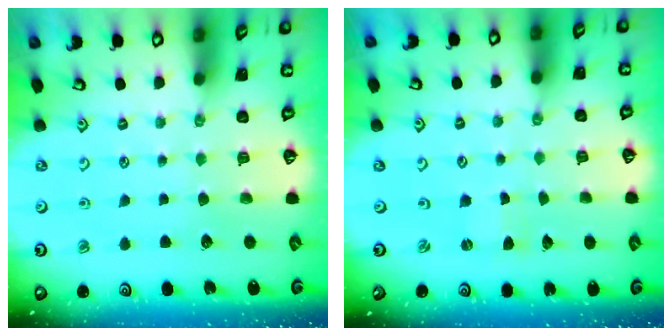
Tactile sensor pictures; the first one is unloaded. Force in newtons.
{"total": 0.0}